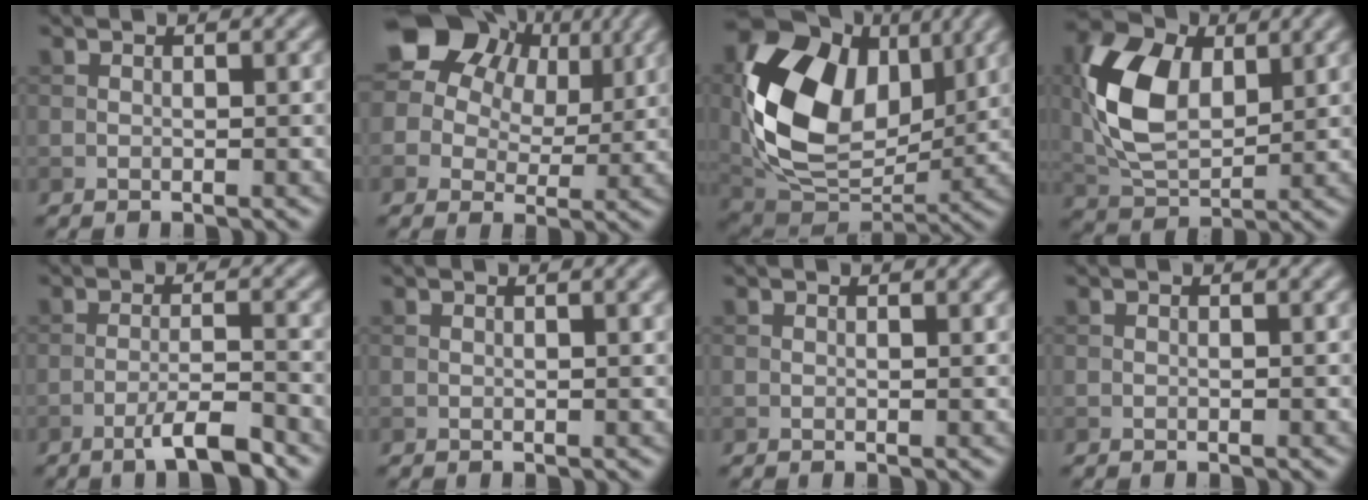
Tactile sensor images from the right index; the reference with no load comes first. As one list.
[{"total": 12.3, "force": [6.0, 8.2, 6.9], "torque": [-0.127, 0.034, 0.086]}, {"total": 14.4, "force": [3.0, 10.1, 9.8], "torque": [-0.182, 0.002, 0.053]}, {"total": 8.9, "force": [1.9, 5.7, 6.6], "torque": [-0.147, 0.005, 0.034]}, {"total": 4.0, "force": [-2.6, 0.5, 3.0], "torque": [-0.050, 0.005, -0.052]}, {"total": 1.7, "force": [0.9, 0.5, 1.3], "torque": [-0.015, 0.002, 0.007]}, {"total": 0.6, "force": [0.5, 0.1, 0.3], "torque": [-0.004, 0.000, 0.008]}, {"total": 0.0}]